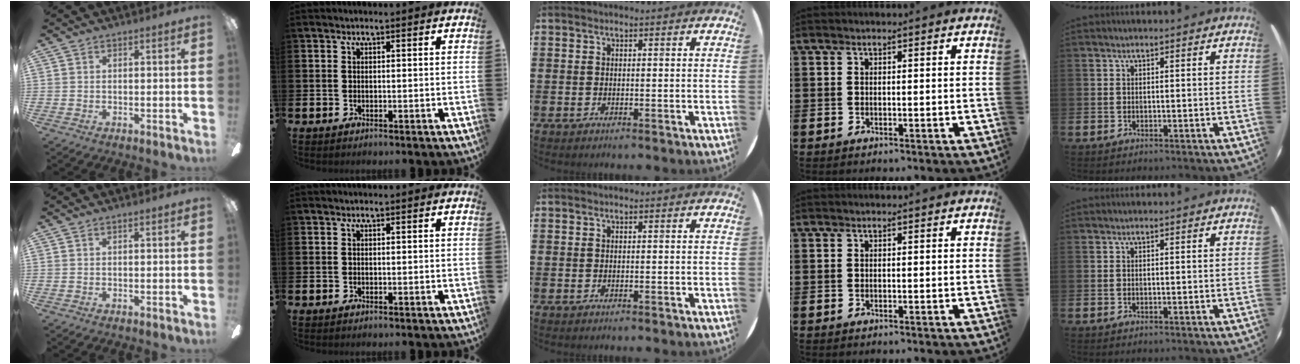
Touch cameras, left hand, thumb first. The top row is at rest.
{}